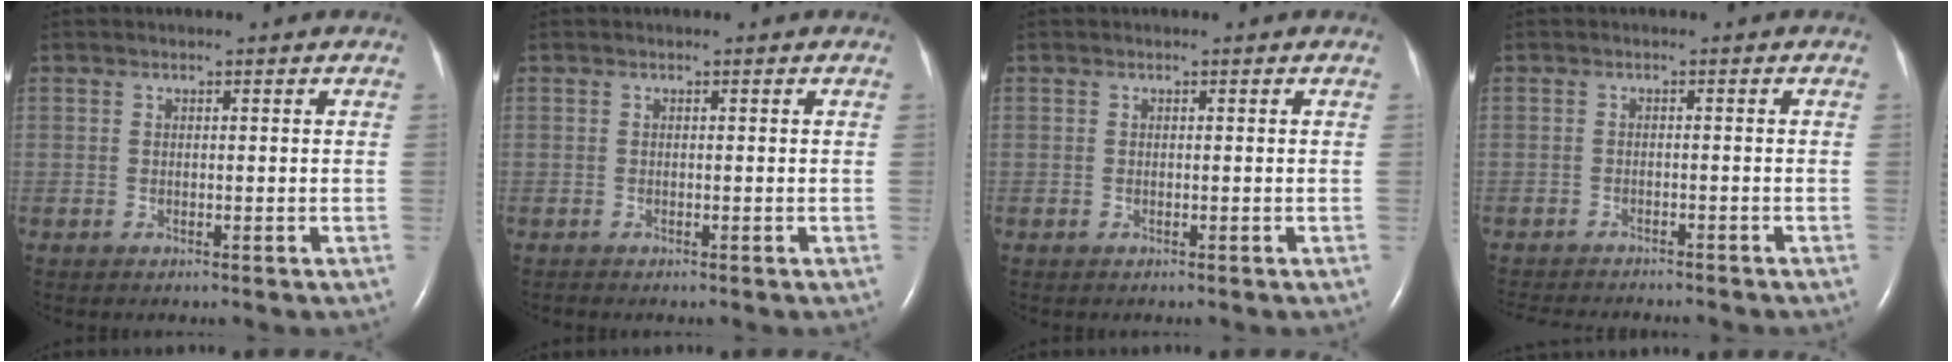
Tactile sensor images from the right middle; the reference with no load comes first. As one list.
[{"total": 0.0}, {"total": 0.0}, {"total": 10.6, "force": [-9.6, 2.0, 4.0], "torque": [-0.058, -0.014, -0.123]}]